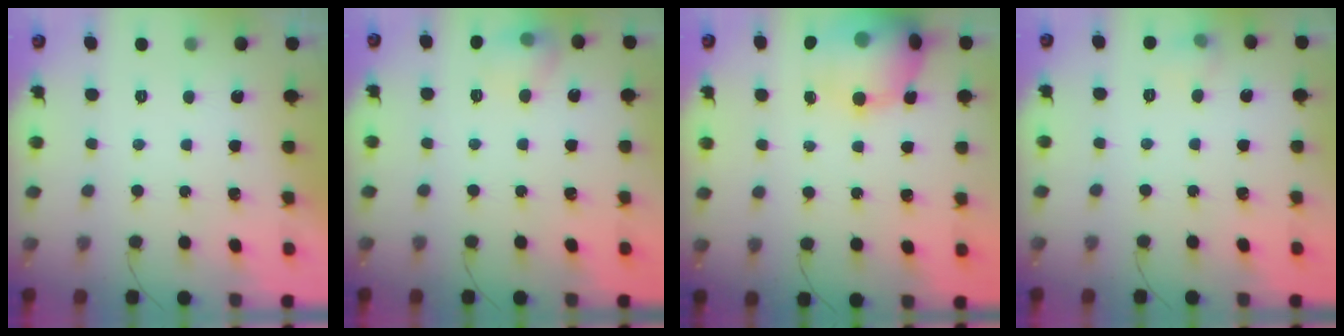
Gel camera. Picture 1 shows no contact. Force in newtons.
{"total": 9.0, "press": 8.9, "slide": 1.2}
{"total": 17.3, "press": 17.1, "slide": 2.4}
{"total": 5.5, "press": 4.9, "slide": 2.4}